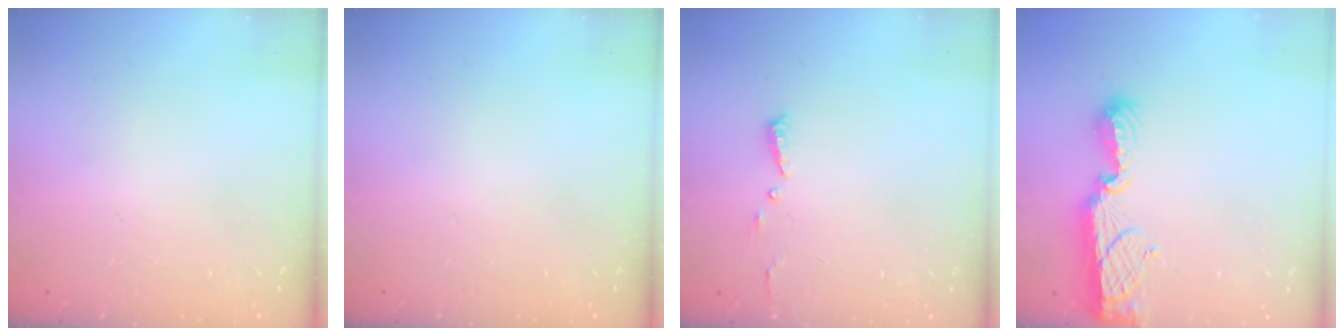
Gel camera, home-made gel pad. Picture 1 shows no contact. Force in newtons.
{"total": 0.0}
{"total": 4.4, "press": 4.4, "slide": 0.4}
{"total": 10.8, "press": 10.5, "slide": 2.5}